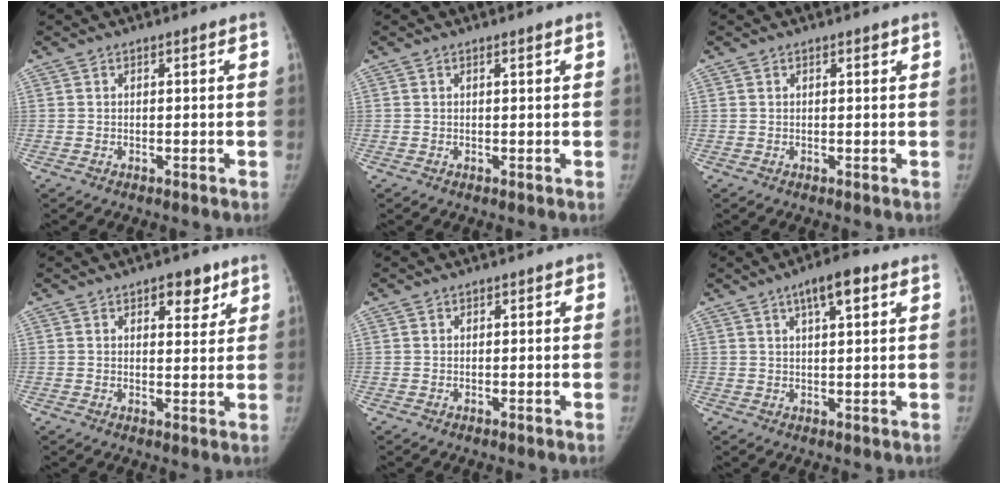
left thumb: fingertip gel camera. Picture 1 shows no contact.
{"total": 0.6, "force": [0.4, 0.1, 0.5], "torque": [-0.006, -0.001, 0.006]}
{"total": 0.6, "force": [0.4, 0.3, 0.3], "torque": [-0.001, -0.002, 0.004]}
{"total": 5.5, "force": [3.1, 2.9, 3.5], "torque": [-0.018, -0.014, 0.039]}
{"total": 0.6, "force": [0.1, 0.6, 0.0], "torque": [0.014, 0.002, -0.005]}
{"total": 6.1, "force": [3.1, 1.8, 5.0], "torque": [-0.071, 0.000, 0.044]}